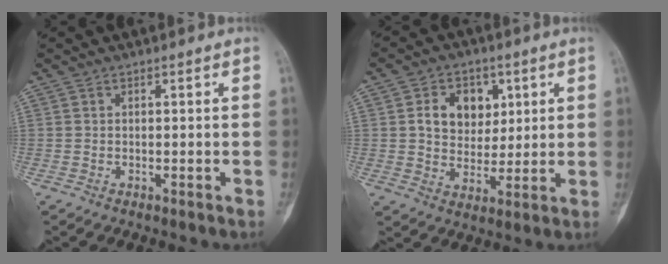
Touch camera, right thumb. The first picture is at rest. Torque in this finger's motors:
{"motor_torque": [1.01, 1.41, 0.26, -0.08, 0.15]}